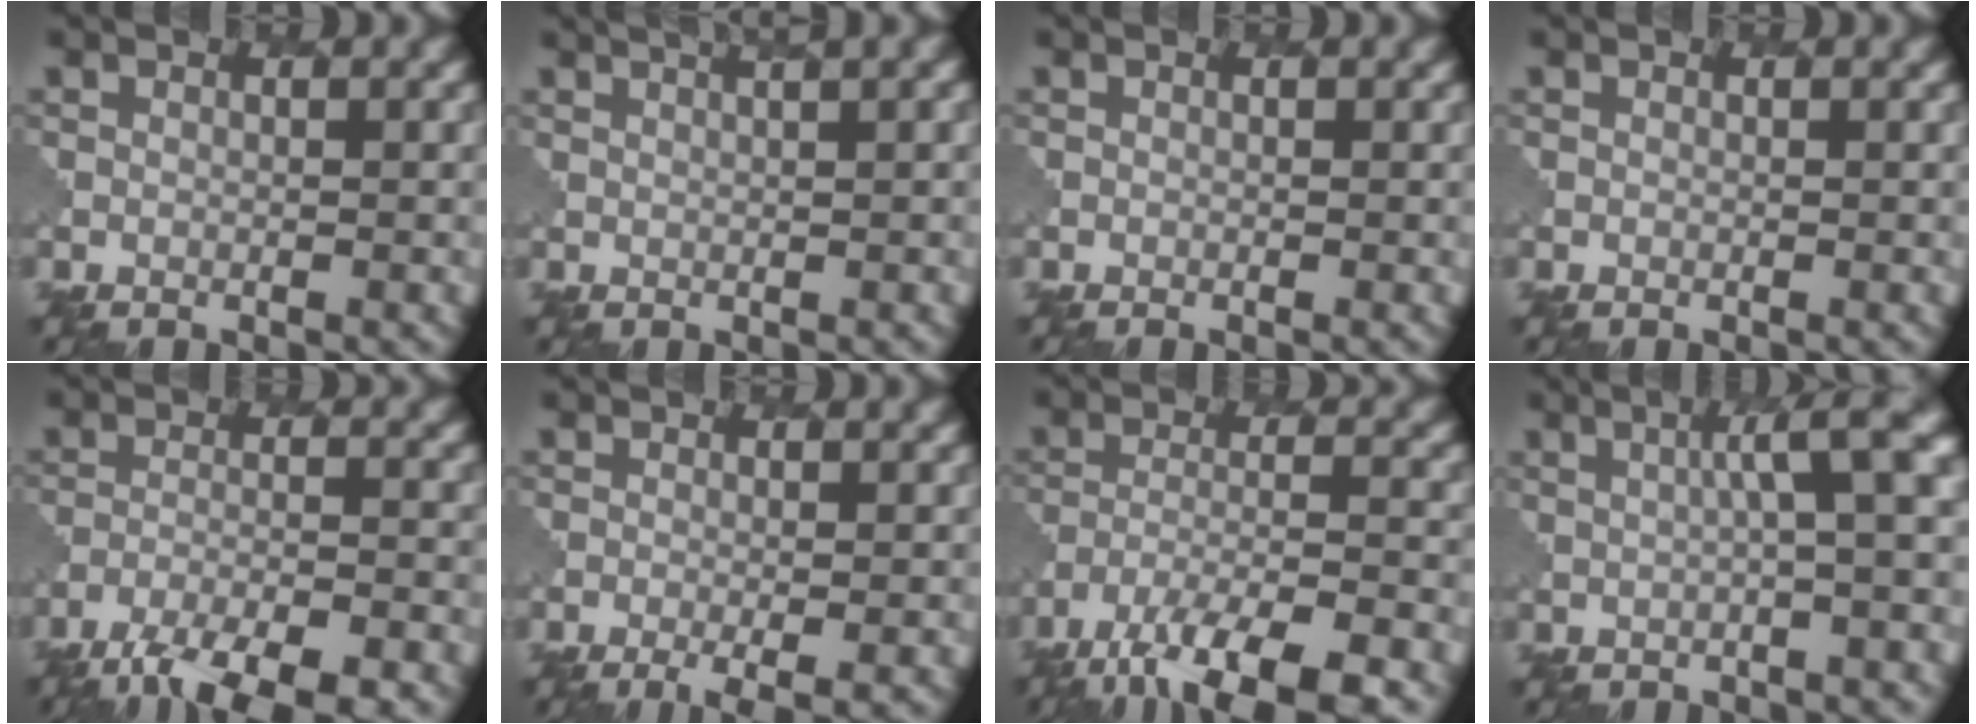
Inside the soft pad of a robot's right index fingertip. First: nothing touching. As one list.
[{"total": 4.0, "force": [2.4, 1.1, 3.0], "torque": [-0.026, 0.007, 0.022]}, {"total": 0.0}, {"total": 0.0}, {"total": 7.5, "force": [-5.9, 1.7, 4.3], "torque": [-0.072, -0.016, -0.098]}, {"total": 2.5, "force": [-0.9, 0.6, 2.2], "torque": [-0.034, -0.003, -0.015]}, {"total": 9.3, "force": [-6.7, 2.4, 5.9], "torque": [-0.103, -0.013, -0.114]}, {"total": 6.5, "force": [1.0, 1.6, 6.2], "torque": [-0.062, 0.019, 0.010]}]